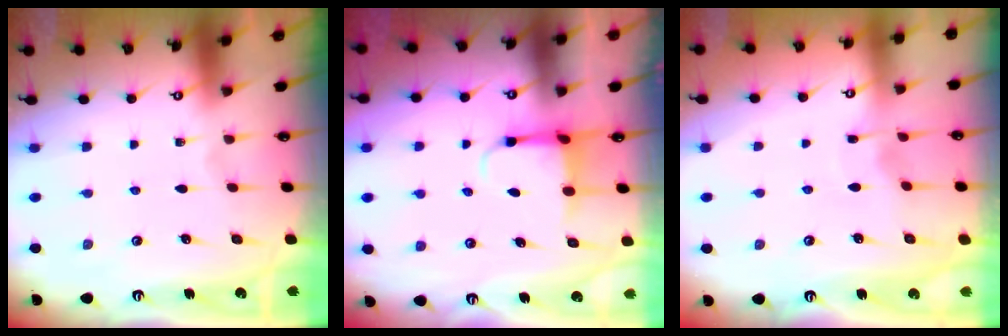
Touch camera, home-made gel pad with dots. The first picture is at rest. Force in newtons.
{"total": 3.9, "press": 3.7, "slide": 1.2}
{"total": 3.1, "press": 3.1, "slide": 0.5}